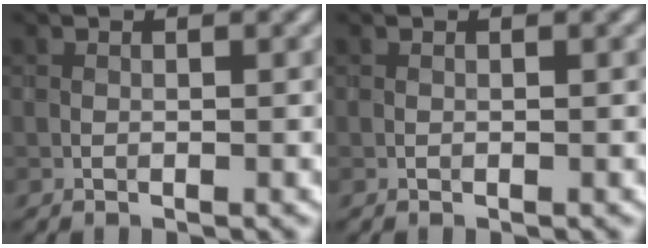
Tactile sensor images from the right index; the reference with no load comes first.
{"total": 0.0}